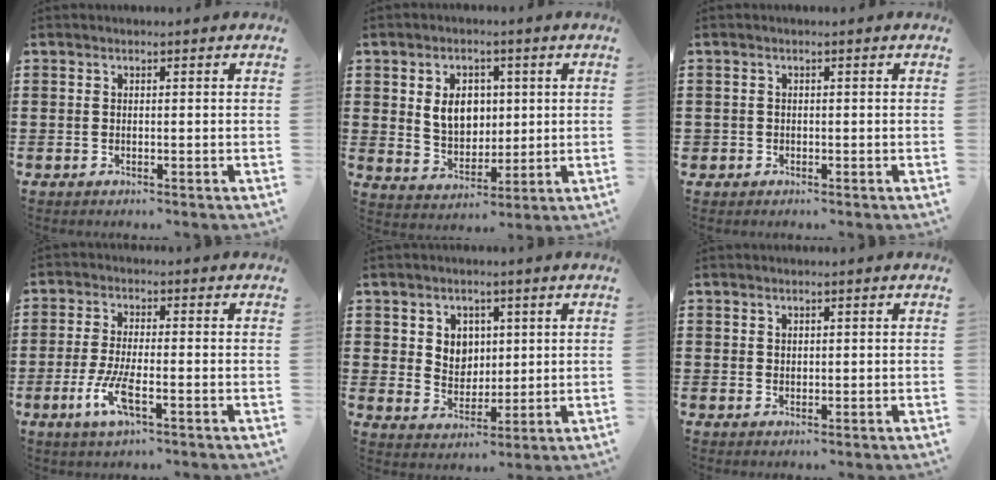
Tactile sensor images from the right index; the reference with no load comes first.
{"total": 6.4, "force": [1.2, 4.9, 4.0], "torque": [-0.078, 0.009, 0.016]}
{"total": 0.8, "force": [-0.5, 0.7, 0.1], "torque": [-0.004, 0.001, -0.012]}
{"total": 6.0, "force": [-2.5, 1.4, 5.3], "torque": [-0.127, -0.020, -0.052]}
{"total": 4.5, "force": [1.8, 4.0, 1.1], "torque": [-0.025, 0.005, 0.027]}
{"total": 0.9, "force": [0.7, 0.6, 0.1], "torque": [-0.004, 0.001, 0.014]}